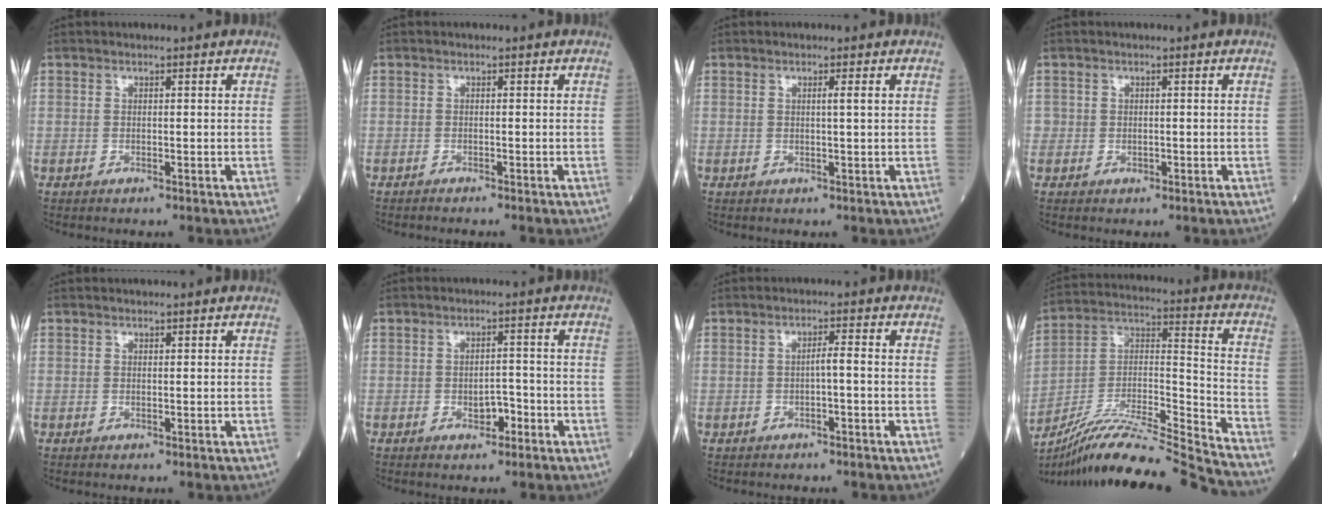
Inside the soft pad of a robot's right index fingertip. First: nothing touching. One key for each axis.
{"total": 1.1, "fx": -1.0, "fy": -0.1, "fz": 0.4, "tx": -0.011, "ty": 0.000, "tz": -0.013}
{"total": 1.2, "fx": 0.4, "fy": -0.3, "fz": 1.1, "tx": -0.023, "ty": -0.002, "tz": 0.005}
{"total": 1.2, "fx": -0.2, "fy": 1.1, "fz": 0.3, "tx": -0.004, "ty": 0.002, "tz": -0.004}
{"total": 0.0}
{"total": 2.9, "fx": -1.3, "fy": 1.5, "fz": 2.1, "tx": -0.026, "ty": 0.006, "tz": -0.018}
{"total": 1.7, "fx": -0.4, "fy": 0.0, "fz": 1.7, "tx": -0.031, "ty": 0.001, "tz": -0.006}
{"total": 24.0, "fx": -22.0, "fy": -1.2, "fz": 9.6, "tx": -0.183, "ty": -0.009, "tz": -0.366}